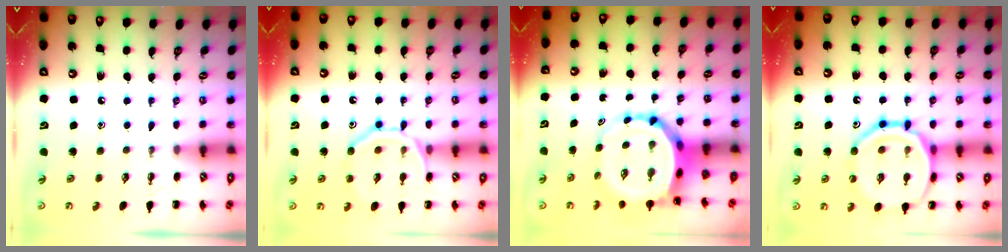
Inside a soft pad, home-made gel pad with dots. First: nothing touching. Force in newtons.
{"total": 14.0, "press": 14.0, "slide": 1.2}
{"total": 7.3, "press": 6.9, "slide": 2.5}
{"total": 18.0, "press": 17.9, "slide": 2.3}